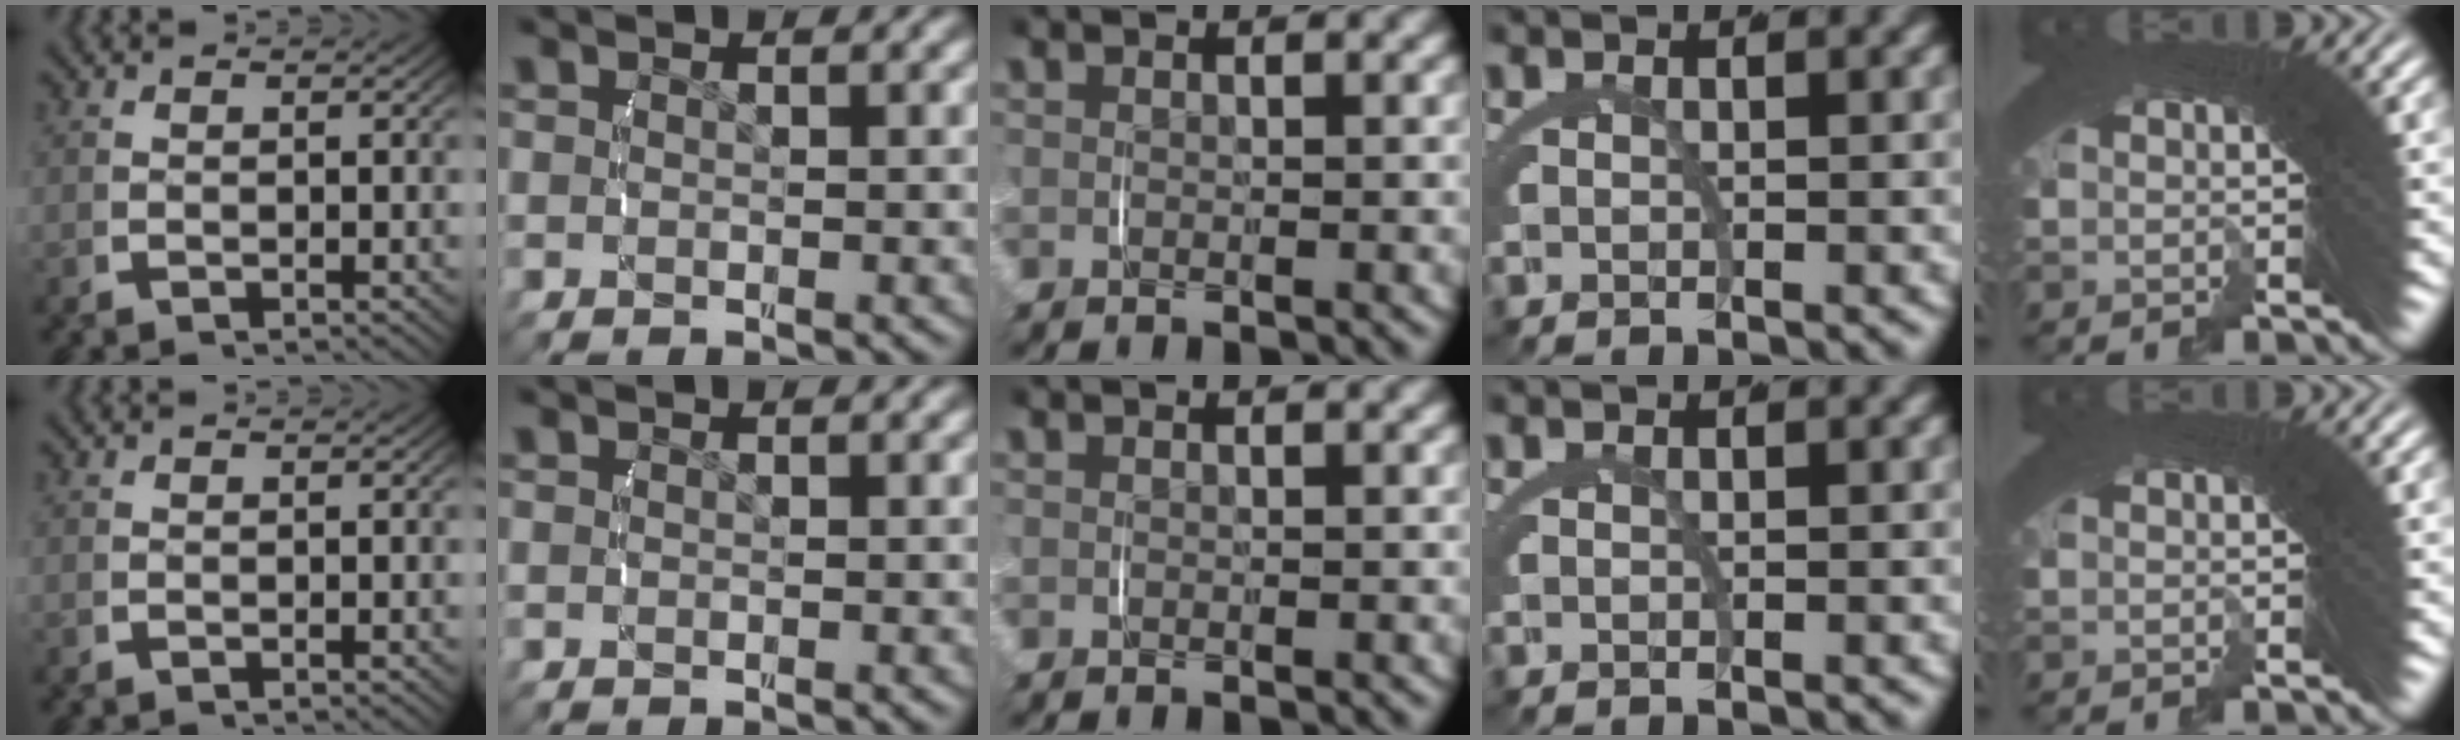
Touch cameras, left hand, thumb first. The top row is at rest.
{}